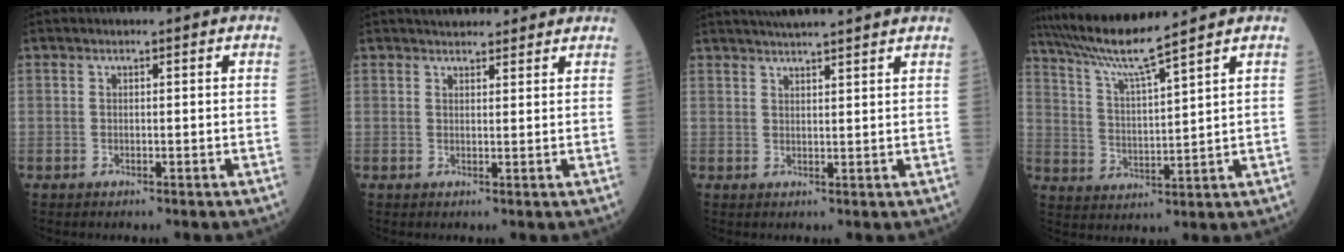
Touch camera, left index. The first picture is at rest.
{"total": 6.5, "force": [5.9, 1.9, 2.2], "torque": [-0.024, 0.024, 0.074]}
{"total": 9.5, "force": [8.5, -0.3, 4.2], "torque": [-0.065, 0.028, 0.112]}
{"total": 9.3, "force": [8.1, -1.8, 4.2], "torque": [-0.087, 0.003, 0.157]}